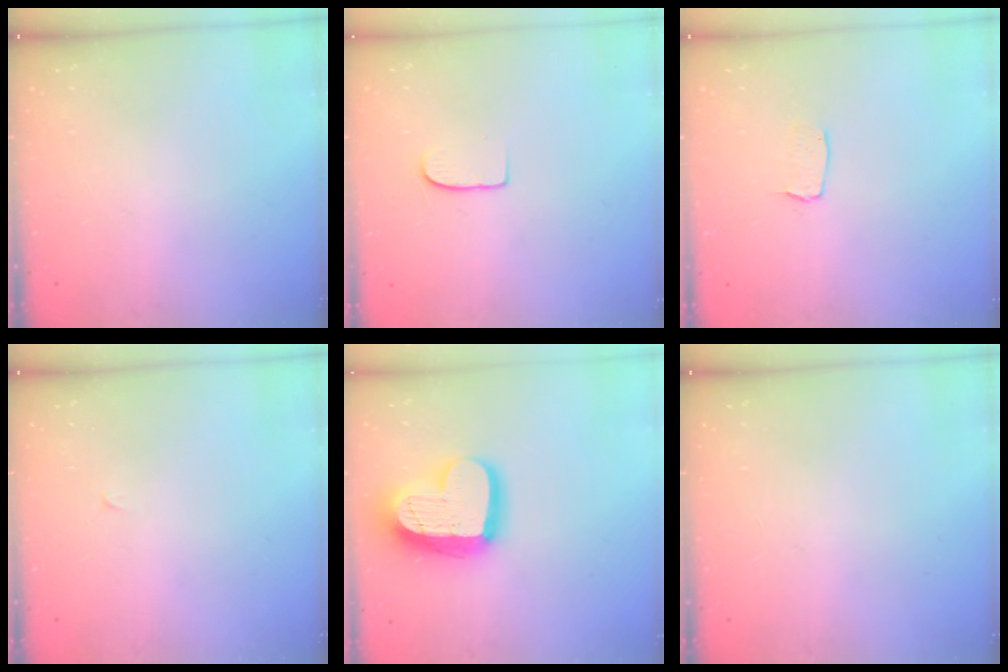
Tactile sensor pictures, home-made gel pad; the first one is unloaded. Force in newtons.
{"total": 6.6, "press": 6.6, "slide": 0.7}
{"total": 2.9, "press": 2.9, "slide": 0.2}
{"total": 0.0}
{"total": 20.4, "press": 20.3, "slide": 1.7}
{"total": 0.0}